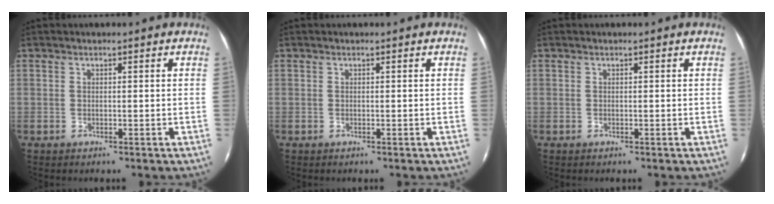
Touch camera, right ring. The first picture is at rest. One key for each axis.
{"total": 0.0}
{"total": 0.0}